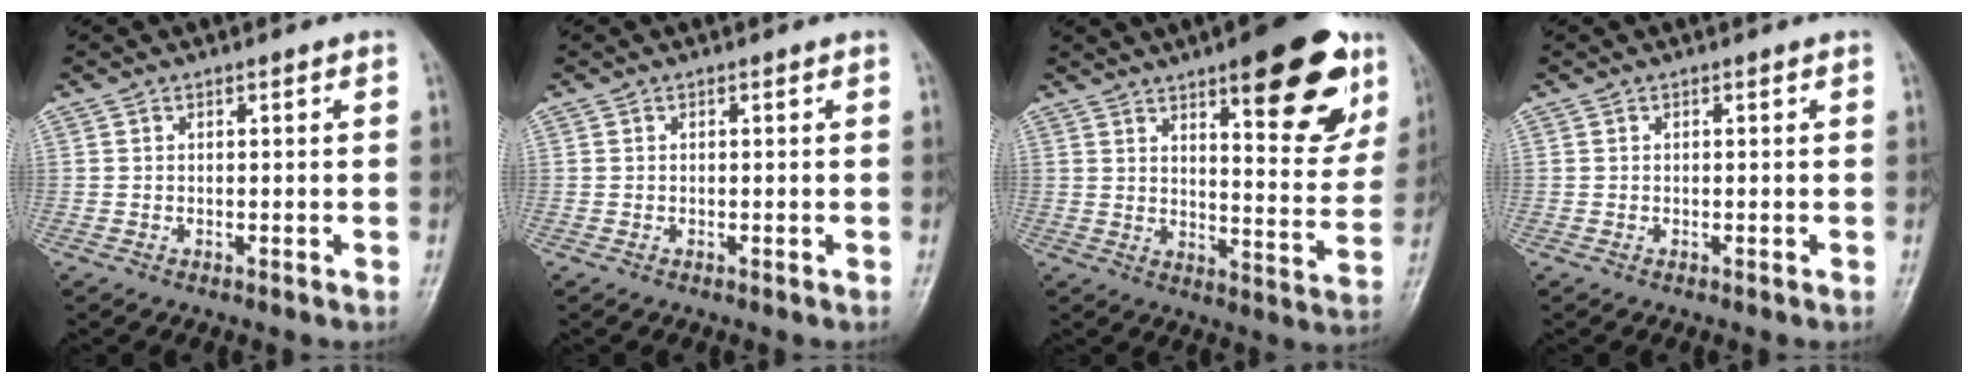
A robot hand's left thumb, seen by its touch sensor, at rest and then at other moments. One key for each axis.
{"total": 0.0}
{"total": 20.2, "fx": 11.2, "fy": 6.5, "fz": 15.5, "tx": -0.160, "ty": -0.048, "tz": 0.152}
{"total": 0.0}